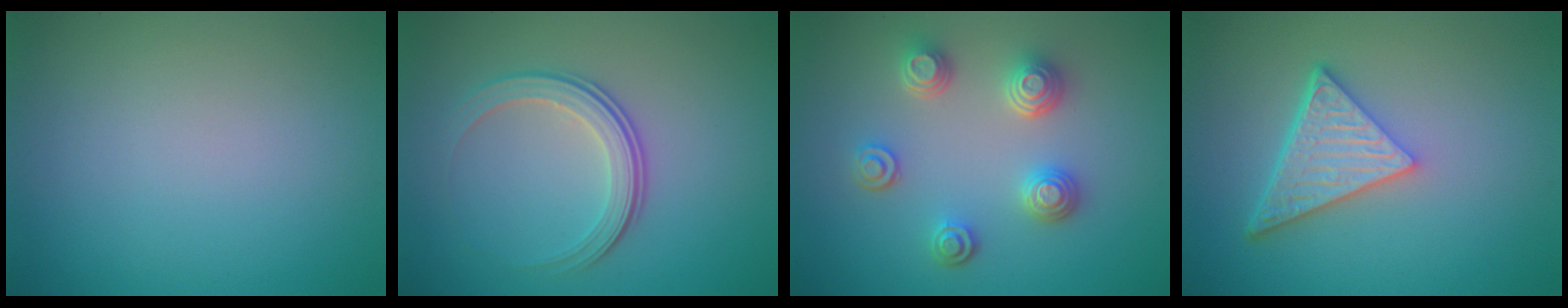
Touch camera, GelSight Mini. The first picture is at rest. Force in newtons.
{"total": 3.2, "press": 2.6, "slide": 1.9}
{"total": 3.8, "press": 3.3, "slide": 2.0}
{"total": 5.4, "press": 3.8, "slide": 3.8}